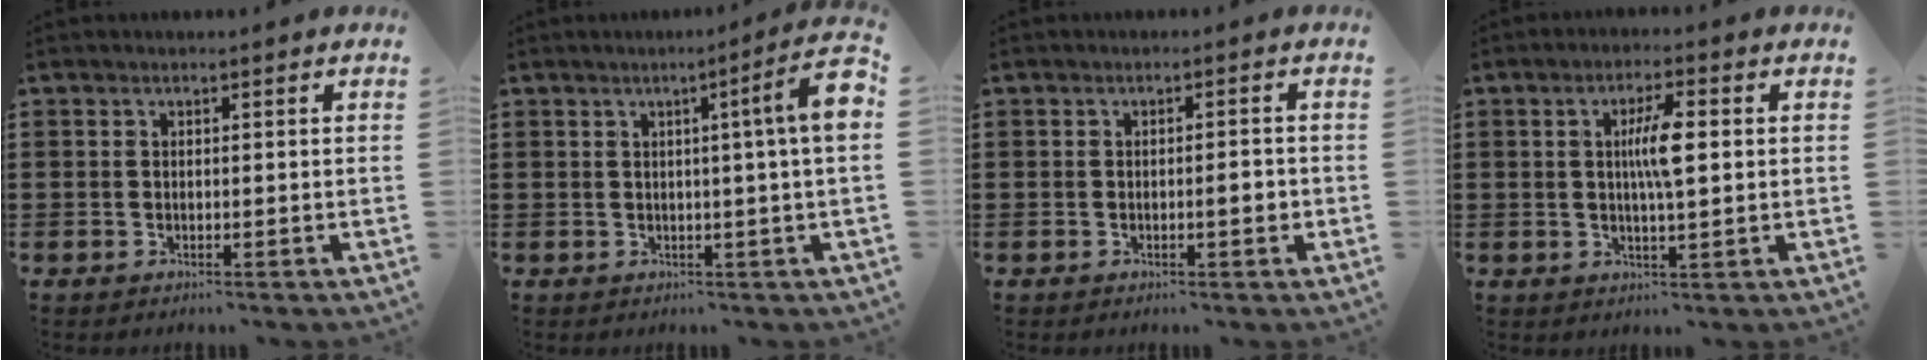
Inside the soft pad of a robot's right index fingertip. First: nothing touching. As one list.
[{"total": 6.7, "force": [1.0, -0.7, 6.6], "torque": [-0.104, -0.016, 0.011]}, {"total": 2.3, "force": [-0.6, 0.5, 2.2], "torque": [-0.028, -0.004, -0.011]}, {"total": 5.5, "force": [0.7, 0.7, 5.4], "torque": [-0.100, 0.001, 0.008]}]